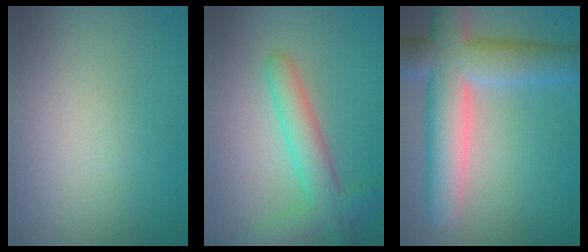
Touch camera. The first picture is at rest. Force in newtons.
{"total": 4.4, "press": 4.4, "slide": 0.1}
{"total": 9.0, "press": 9.0, "slide": 0.9}